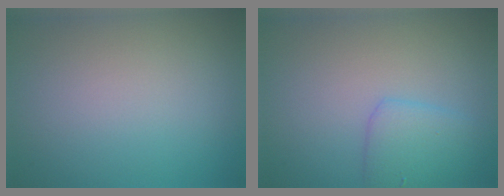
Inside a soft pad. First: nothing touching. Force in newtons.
{"total": 2.8, "press": 2.8, "slide": 0.1}